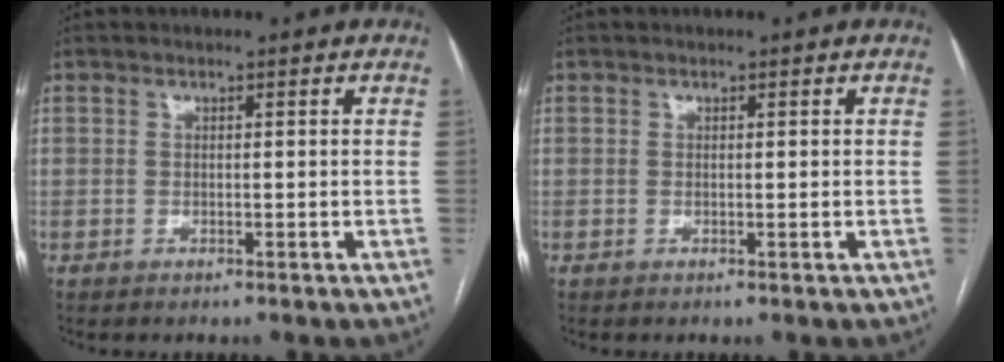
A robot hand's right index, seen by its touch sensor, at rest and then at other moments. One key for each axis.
{"total": 0.0}